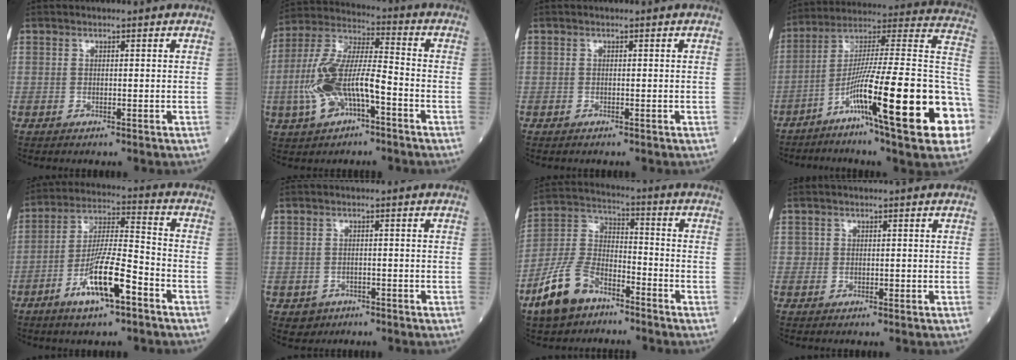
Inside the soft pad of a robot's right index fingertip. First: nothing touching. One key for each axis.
{"total": 13.4, "fx": -4.3, "fy": 4.5, "fz": 11.9, "tx": -0.256, "ty": 0.012, "tz": -0.078}
{"total": 0.0}
{"total": 27.8, "fx": -10.5, "fy": 1.5, "fz": 25.7, "tx": -0.331, "ty": -0.015, "tz": -0.174}
{"total": 11.9, "fx": -5.9, "fy": 1.7, "fz": 10.2, "tx": -0.194, "ty": -0.006, "tz": -0.109}
{"total": 2.5, "fx": -1.3, "fy": 2.2, "fz": 0.1, "tx": -0.001, "ty": 0.009, "tz": -0.016}
{"total": 11.6, "fx": -7.7, "fy": 5.9, "fz": 6.5, "tx": -0.158, "ty": 0.000, "tz": -0.154}
{"total": 1.0, "fx": -0.1, "fy": 0.9, "fz": 0.4, "tx": -0.005, "ty": 0.001, "tz": -0.002}